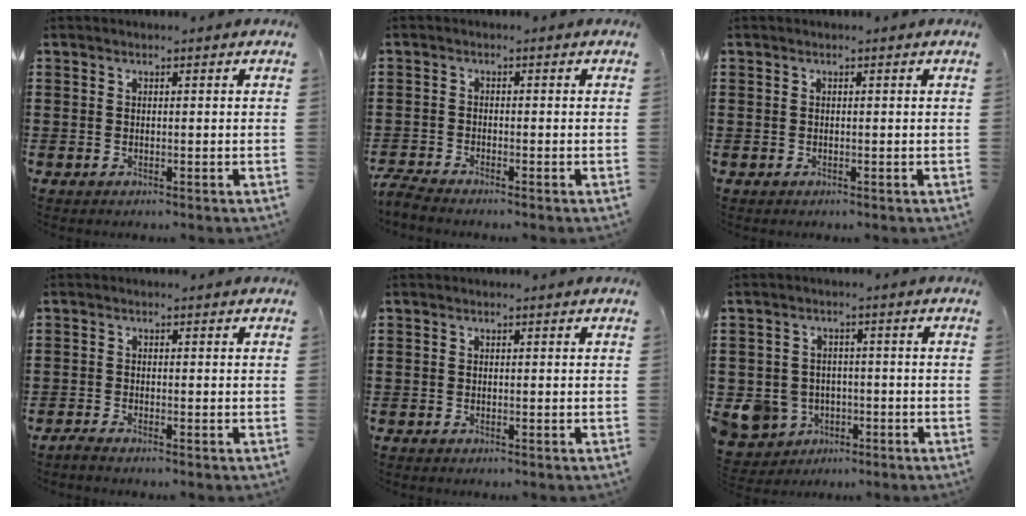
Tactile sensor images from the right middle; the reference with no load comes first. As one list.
[{"total": 2.2, "force": [-2.1, 0.0, 0.6], "torque": [-0.018, -0.001, -0.045]}, {"total": 0.0}, {"total": 2.9, "force": [-2.6, 0.0, 1.3], "torque": [-0.046, -0.006, -0.059]}, {"total": 0.0}, {"total": 5.9, "force": [-2.0, 5.4, 1.4], "torque": [-0.067, 0.001, -0.039]}]